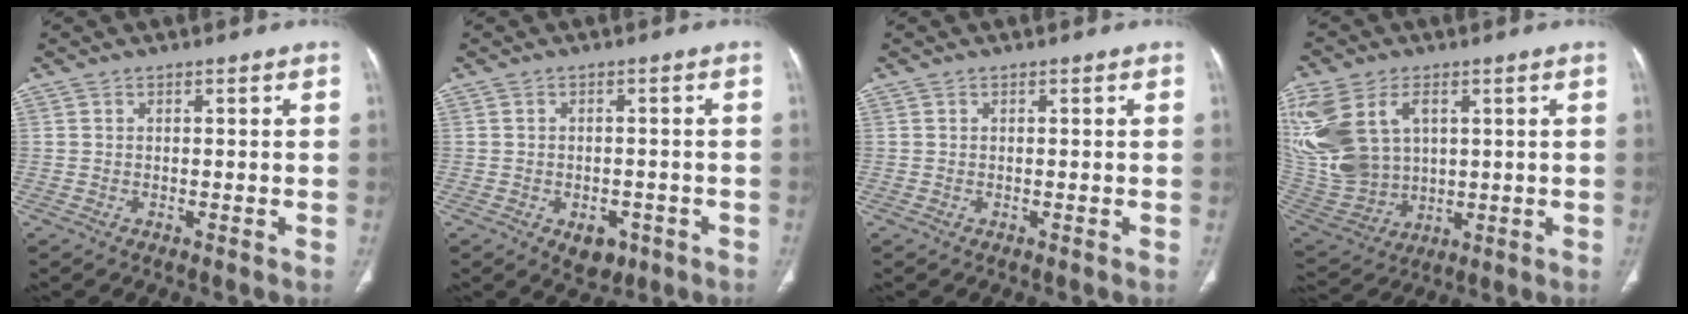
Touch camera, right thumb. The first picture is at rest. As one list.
[{"total": 4.7, "force": [-2.2, 3.2, 2.7], "torque": [-0.018, 0.009, -0.020]}, {"total": 0.0}, {"total": 22.0, "force": [6.1, 15.1, 14.8], "torque": [-0.349, -0.004, 0.139]}]